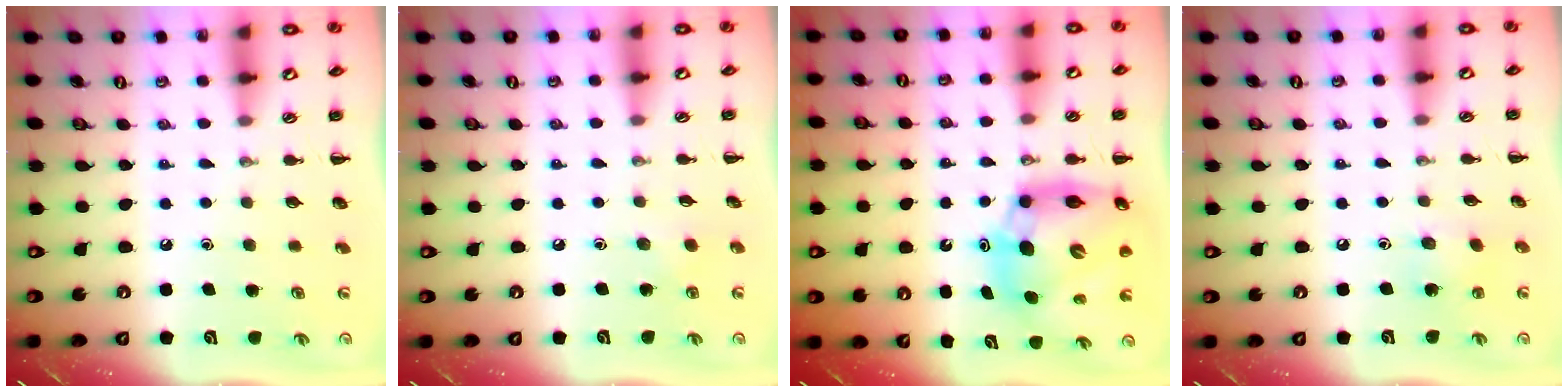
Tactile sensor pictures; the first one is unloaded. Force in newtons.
{"total": 5.2, "press": 4.9, "slide": 1.7}
{"total": 14.2, "press": 13.6, "slide": 4.2}
{"total": 4.5, "press": 4.5, "slide": 0.5}